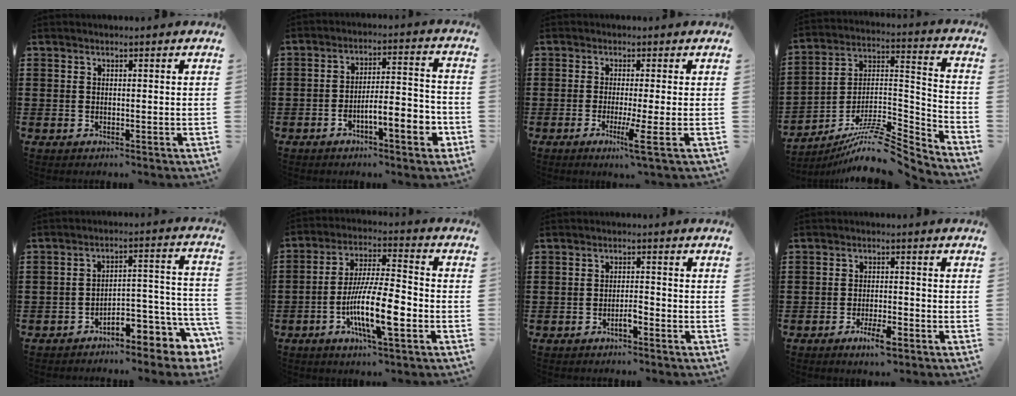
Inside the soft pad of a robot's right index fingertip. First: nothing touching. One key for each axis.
{"total": 7.0, "fx": -3.7, "fy": 1.7, "fz": 5.7, "tx": -0.085, "ty": 0.000, "tz": -0.065}
{"total": 4.2, "fx": -1.7, "fy": -0.9, "fz": 3.8, "tx": -0.070, "ty": -0.022, "tz": -0.030}
{"total": 10.4, "fx": -8.3, "fy": 2.3, "fz": 5.9, "tx": -0.102, "ty": 0.015, "tz": -0.162}
{"total": 4.7, "fx": -3.8, "fy": 1.8, "fz": 2.1, "tx": -0.040, "ty": -0.007, "tz": -0.076}
{"total": 12.5, "fx": -4.3, "fy": 2.9, "fz": 11.3, "tx": -0.222, "ty": -0.005, "tz": -0.079}
{"total": 2.0, "fx": -1.2, "fy": 0.3, "fz": 1.5, "tx": -0.029, "ty": -0.001, "tz": -0.022}
{"total": 4.0, "fx": -2.5, "fy": 0.8, "fz": 3.1, "tx": -0.055, "ty": -0.003, "tz": -0.043}